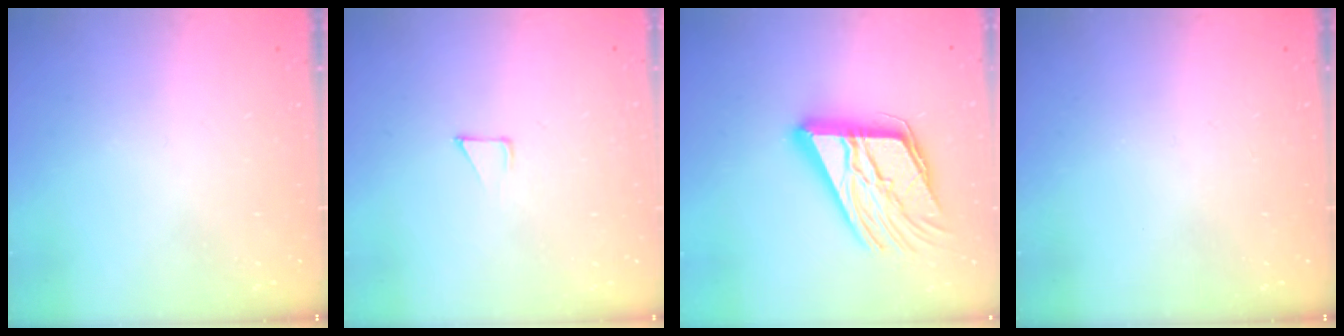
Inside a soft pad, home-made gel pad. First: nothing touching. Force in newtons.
{"total": 2.8, "press": 2.8, "slide": 0.2}
{"total": 20.2, "press": 20.1, "slide": 2.1}
{"total": 0.0}